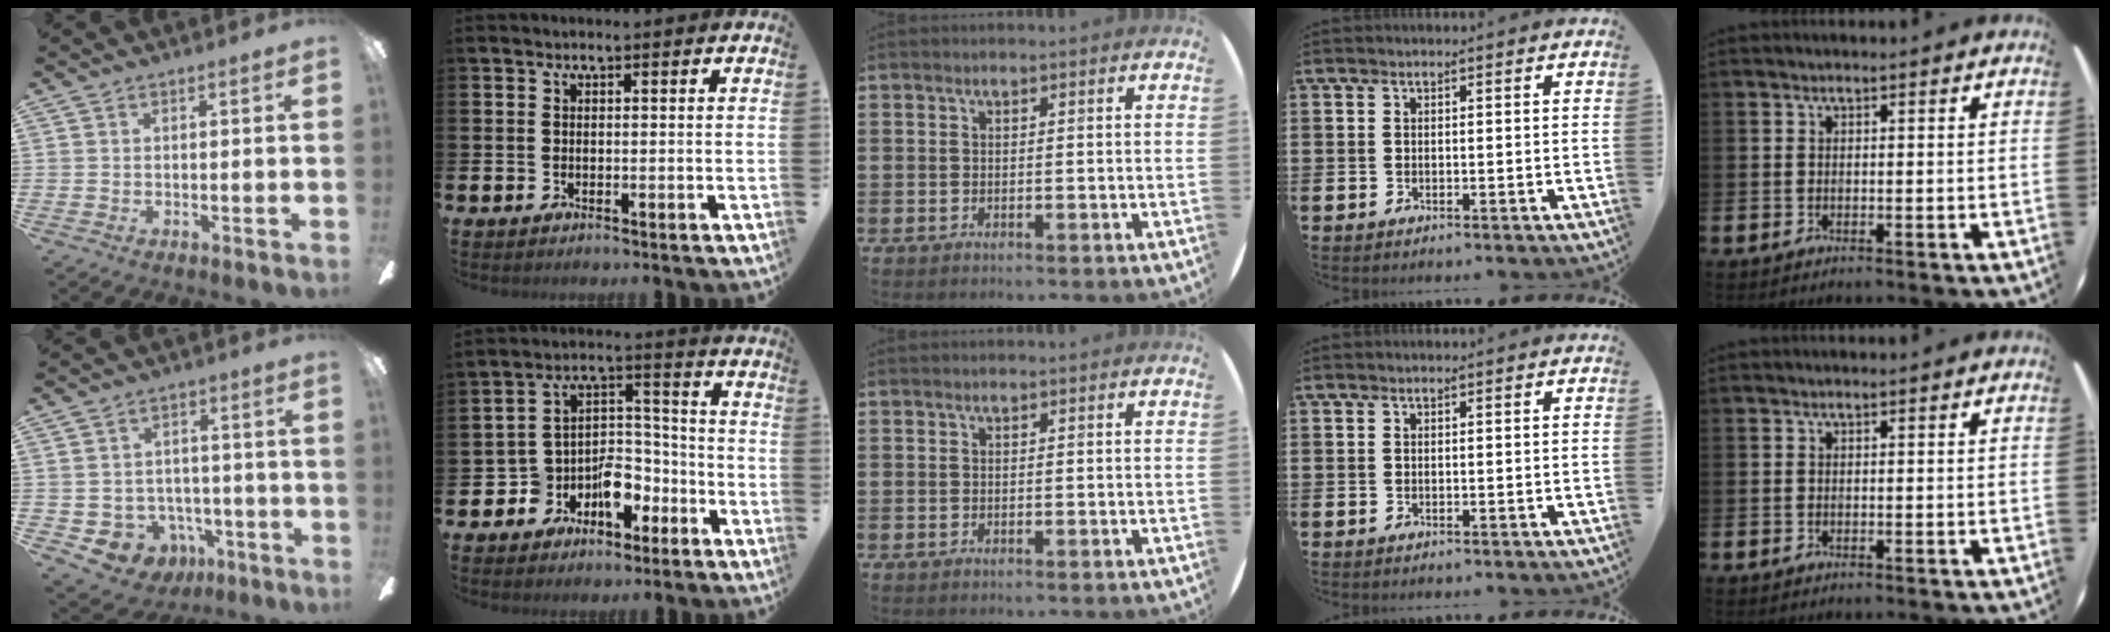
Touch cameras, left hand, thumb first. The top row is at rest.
{"thumb": {"total": 7.5, "force": [-3.3, 6.4, 2.1], "torque": [-0.054, 0.023, -0.054]}, "index": {"total": 7.3, "force": [-3.8, 5.5, 3.0], "torque": [-0.066, 0.003, -0.070]}}